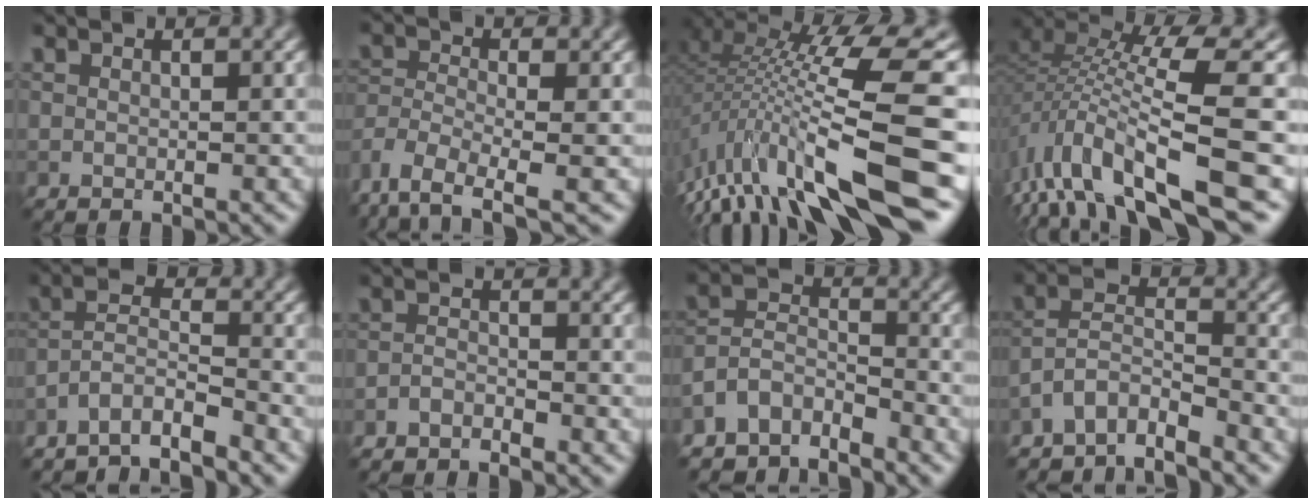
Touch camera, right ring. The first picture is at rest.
{"total": 6.1, "force": [-4.4, 2.1, 3.8], "torque": [-0.077, -0.010, -0.092]}
{"total": 12.9, "force": [-4.1, 2.4, 12.0], "torque": [-0.211, 0.010, -0.059]}
{"total": 10.6, "force": [-3.9, 3.0, 9.3], "torque": [-0.172, 0.021, -0.062]}
{"total": 4.9, "force": [-4.1, 0.9, 2.4], "torque": [-0.039, 0.004, -0.084]}
{"total": 2.0, "force": [-1.9, 0.3, 0.7], "torque": [-0.017, -0.001, -0.044]}
{"total": 5.3, "force": [-4.6, 2.1, 1.6], "torque": [-0.030, 0.000, -0.093]}
{"total": 5.1, "force": [-4.8, 1.0, 1.6], "torque": [-0.027, -0.001, -0.092]}